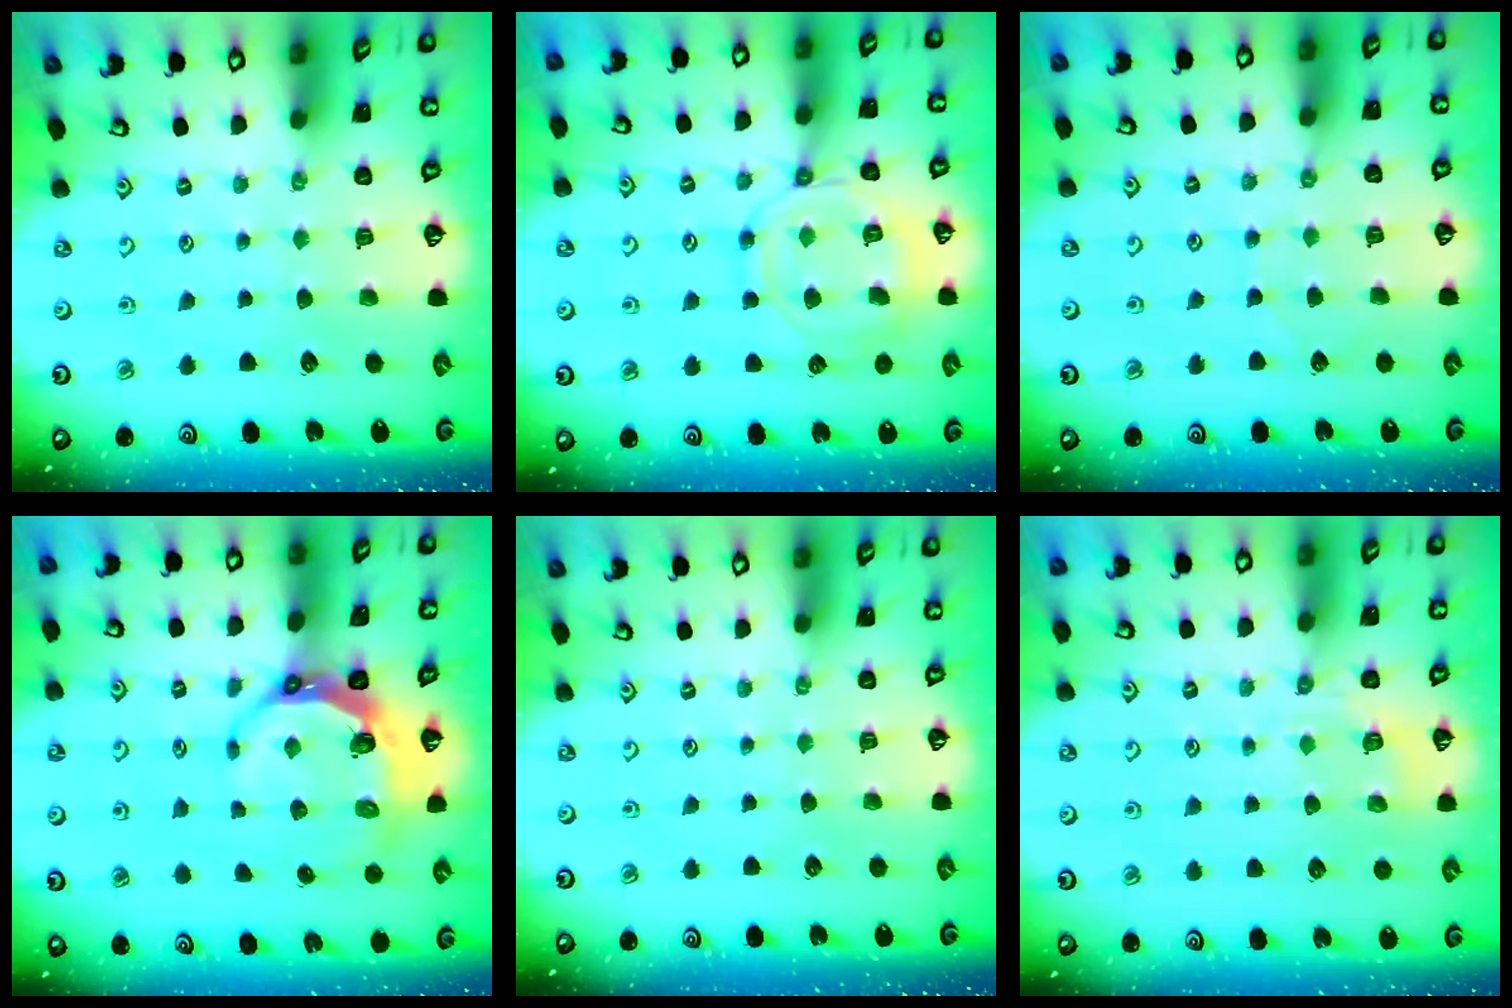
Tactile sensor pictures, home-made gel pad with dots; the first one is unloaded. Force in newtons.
{"total": 12.4, "press": 12.3, "slide": 1.3}
{"total": 4.7, "press": 4.6, "slide": 0.4}
{"total": 7.8, "press": 6.7, "slide": 3.9}
{"total": 0.0}
{"total": 4.4, "press": 4.1, "slide": 1.7}